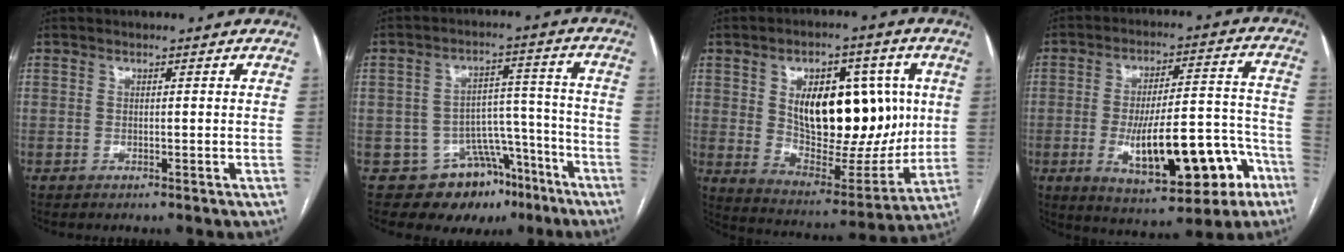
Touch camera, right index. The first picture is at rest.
{"total": 10.8, "force": [-7.0, 7.5, 3.3], "torque": [-0.018, 0.064, -0.094]}
{"total": 19.7, "force": [3.7, 9.9, 16.7], "torque": [-0.252, 0.006, 0.070]}
{"total": 18.1, "force": [-6.8, 5.8, 15.7], "torque": [-0.224, 0.022, -0.083]}